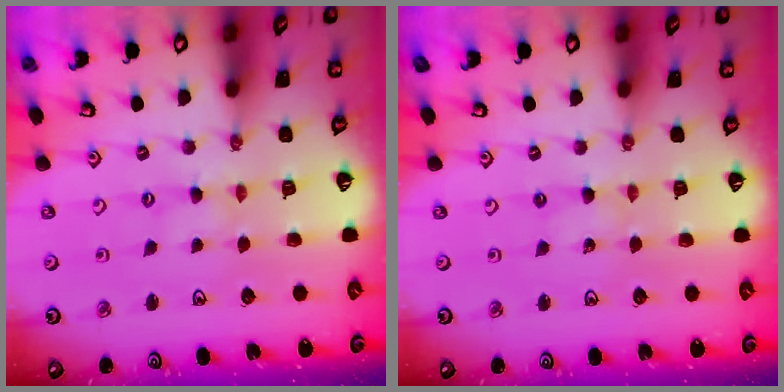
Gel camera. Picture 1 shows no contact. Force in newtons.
{"total": 1.3, "press": 1.3, "slide": 0.2}